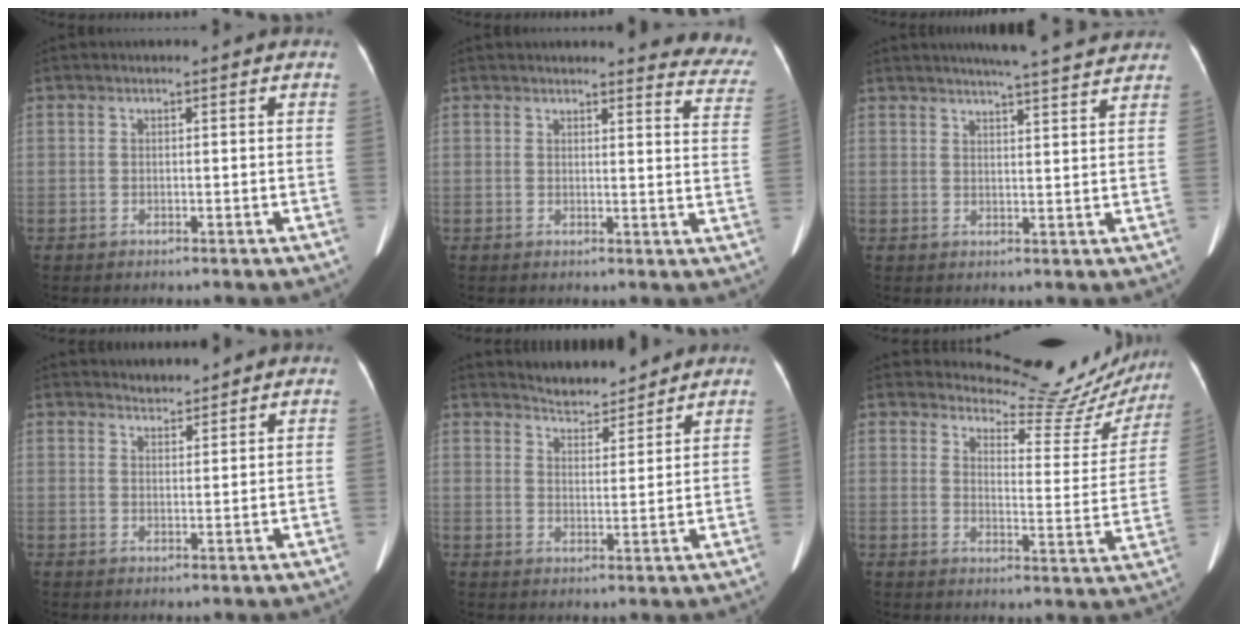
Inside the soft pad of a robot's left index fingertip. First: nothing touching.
{"total": 10.2, "force": [10.1, 1.3, 1.4], "torque": [0.023, -0.071, 0.073]}
{"total": 11.3, "force": [10.3, 0.3, 4.5], "torque": [-0.065, 0.011, 0.122]}
{"total": 2.2, "force": [2.2, 0.3, -0.2], "torque": [-0.004, 0.007, 0.041]}
{"total": 5.9, "force": [5.8, 1.1, 0.7], "torque": [-0.015, 0.008, 0.092]}
{"total": 14.5, "force": [14.2, 3.0, 0.7], "torque": [0.007, -0.060, 0.155]}